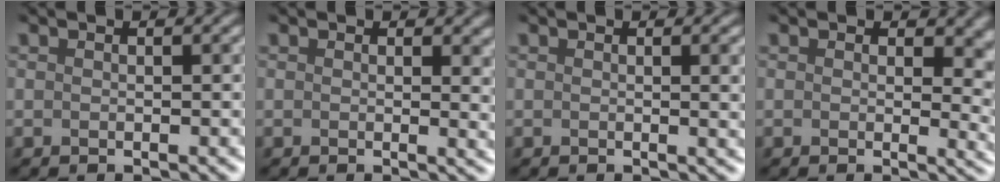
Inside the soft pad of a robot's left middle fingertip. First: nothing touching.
{"total": 2.4, "force": [0.5, 1.0, 2.1], "torque": [-0.025, -0.002, 0.004]}
{"total": 2.1, "force": [0.4, 0.9, 1.9], "torque": [-0.013, -0.001, 0.000]}
{"total": 4.7, "force": [0.6, 2.4, 4.0], "torque": [-0.044, -0.001, 0.003]}